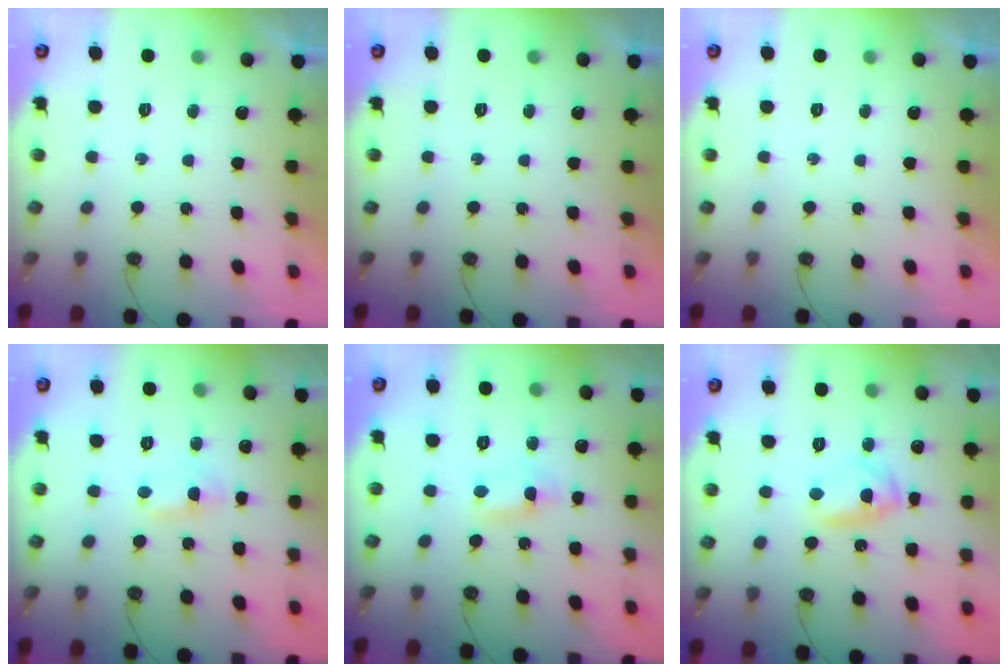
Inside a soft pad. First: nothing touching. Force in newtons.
{"total": 0.0}
{"total": 0.0}
{"total": 1.3, "press": 1.1, "slide": 0.7}
{"total": 1.1, "press": 0.8, "slide": 0.6}
{"total": 8.7, "press": 8.7, "slide": 0.7}